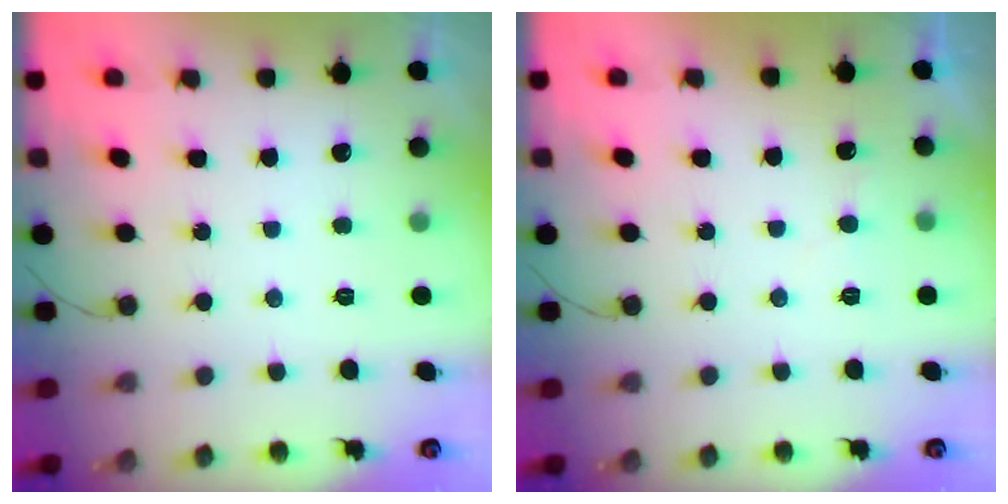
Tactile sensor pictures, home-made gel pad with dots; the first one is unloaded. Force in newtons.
{"total": 3.3, "press": 3.3, "slide": 0.3}